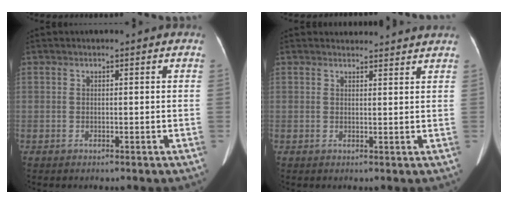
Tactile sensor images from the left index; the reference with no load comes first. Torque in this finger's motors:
{"motor_torque": [-0.12, -0.67, 0.00, -0.01]}